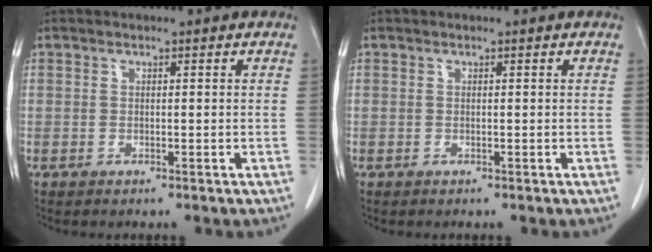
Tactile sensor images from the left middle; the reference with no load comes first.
{"total": 0.0}